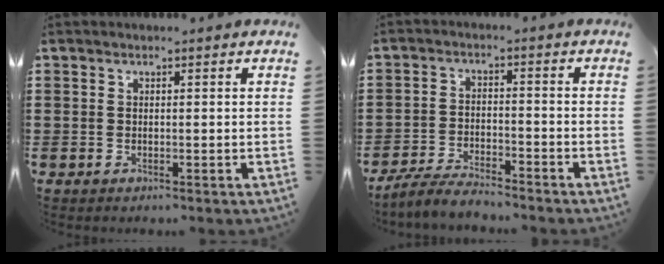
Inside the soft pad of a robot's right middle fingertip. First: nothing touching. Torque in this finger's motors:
{"motor_torque": [2.14, 0.00, 0.10, 0.07]}